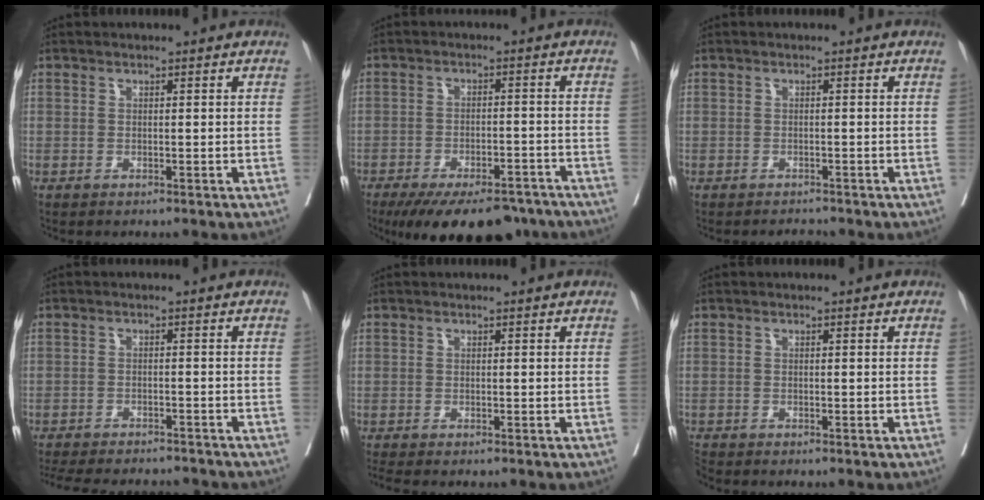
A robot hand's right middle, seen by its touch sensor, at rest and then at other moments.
{"total": 15.7, "force": [-12.6, 5.6, 7.6], "torque": [-0.117, -0.012, -0.171]}
{"total": 0.9, "force": [-0.9, 0.2, -0.2], "torque": [0.002, -0.004, -0.014]}
{"total": 14.7, "force": [-13.4, 3.0, 5.2], "torque": [-0.114, -0.012, -0.179]}
{"total": 0.8, "force": [-0.7, -0.2, 0.2], "torque": [-0.010, -0.004, -0.016]}
{"total": 1.2, "force": [-1.2, -0.1, 0.0], "torque": [-0.006, -0.007, -0.025]}